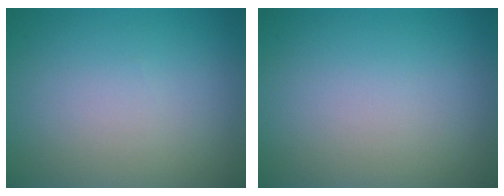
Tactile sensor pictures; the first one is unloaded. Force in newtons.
{"total": 0.0}